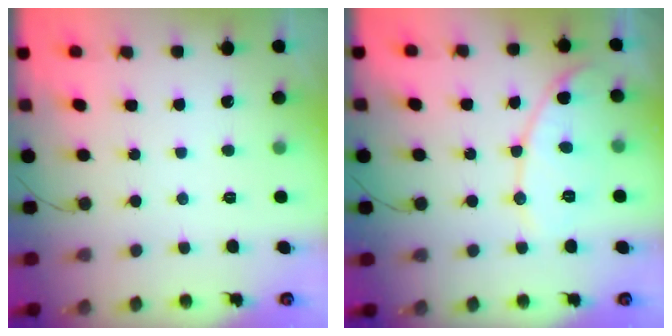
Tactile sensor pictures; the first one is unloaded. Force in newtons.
{"total": 9.7, "press": 9.7, "slide": 0.4}